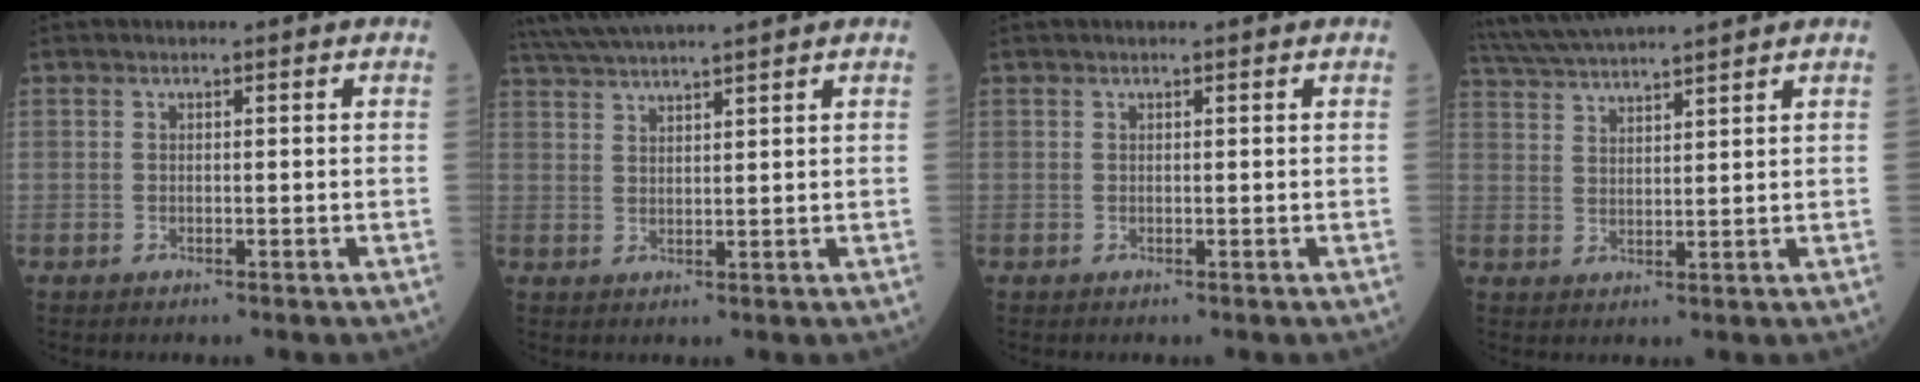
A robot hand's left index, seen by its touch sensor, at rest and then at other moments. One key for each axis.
{"total": 9.1, "fx": 8.1, "fy": -1.2, "fz": 4.0, "tx": -0.072, "ty": 0.026, "tz": 0.133}
{"total": 0.6, "fx": 0.5, "fy": -0.1, "fz": 0.3, "tx": -0.005, "ty": 0.007, "tz": 0.009}
{"total": 10.4, "fx": 9.5, "fy": -1.0, "fz": 4.1, "tx": -0.081, "ty": 0.024, "tz": 0.161}